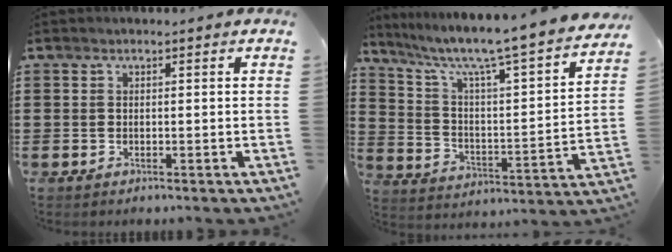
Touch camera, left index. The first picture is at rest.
{"total": 6.1, "force": [5.1, 0.0, 3.4], "torque": [-0.092, -0.055, 0.074]}